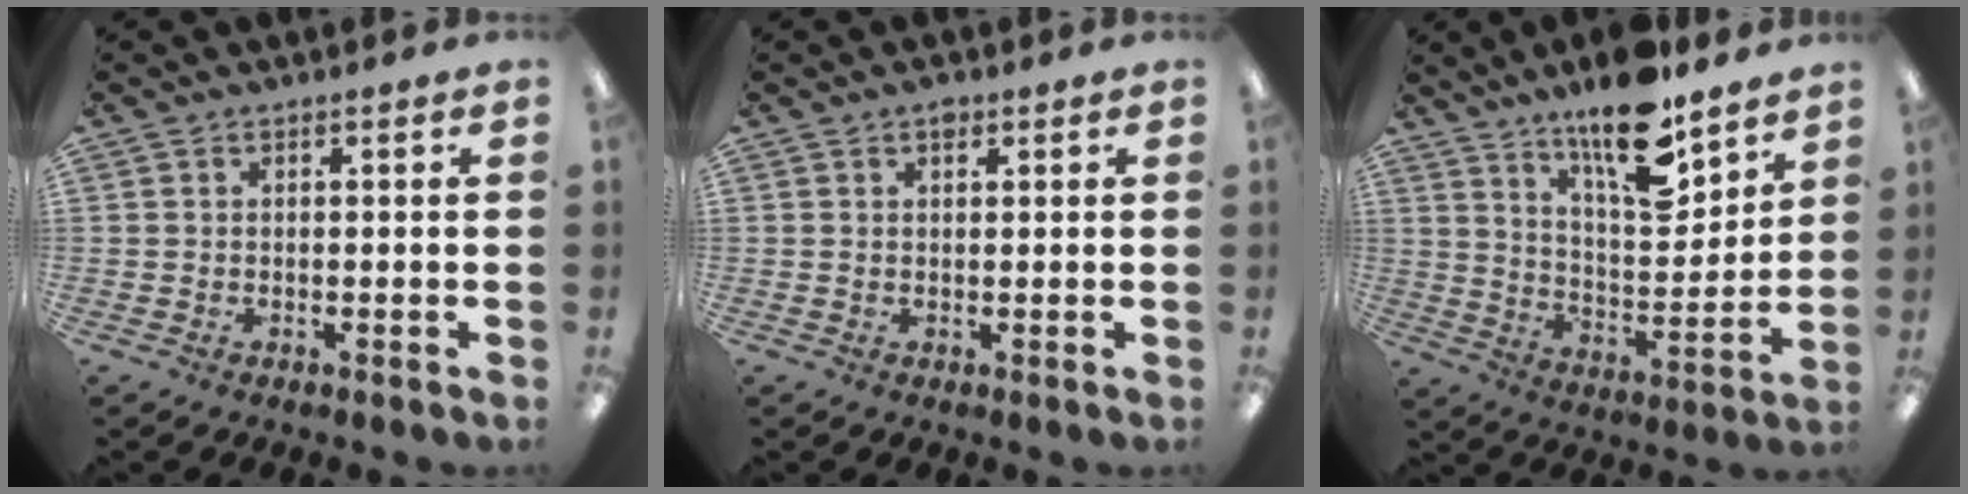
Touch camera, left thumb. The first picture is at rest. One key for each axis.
{"total": 1.7, "fx": 1.1, "fy": 0.8, "fz": 1.0, "tx": -0.005, "ty": -0.005, "tz": 0.015}
{"total": 16.0, "fx": 11.9, "fy": 5.0, "fz": 9.5, "tx": -0.151, "ty": -0.080, "tz": 0.200}